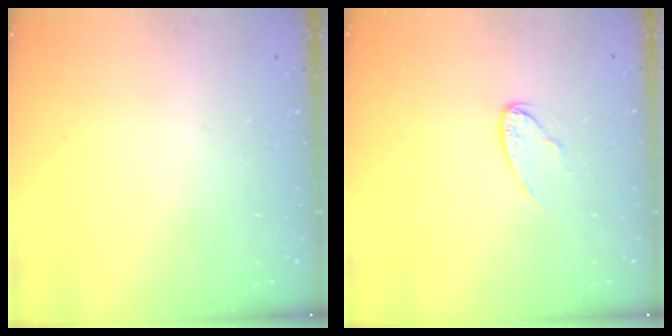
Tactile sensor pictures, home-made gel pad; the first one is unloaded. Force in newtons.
{"total": 7.6, "press": 7.6, "slide": 0.3}